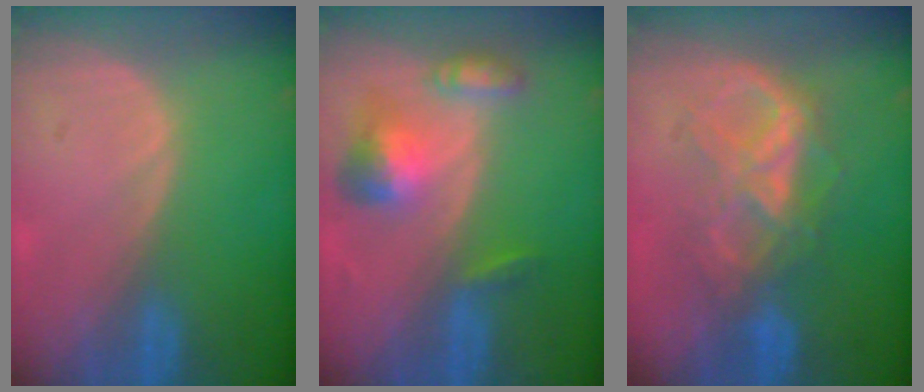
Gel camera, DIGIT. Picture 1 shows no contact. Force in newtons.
{"total": 6.5, "press": 6.0, "slide": 2.4}
{"total": 7.2, "press": 7.2, "slide": 0.3}